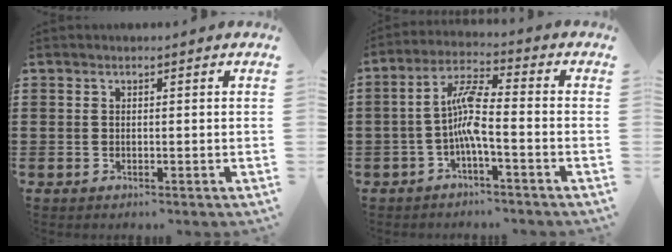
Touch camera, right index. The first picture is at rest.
{"total": 7.0, "force": [-1.6, 1.5, 6.6], "torque": [-0.141, 0.001, -0.035]}